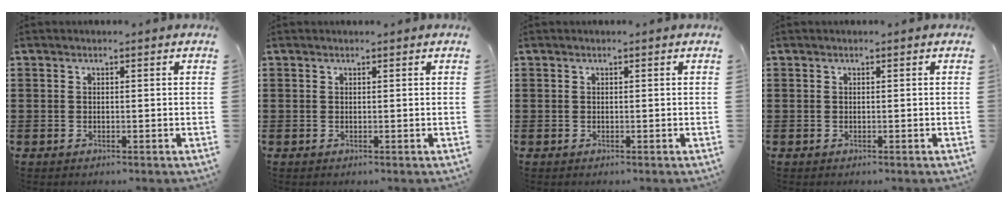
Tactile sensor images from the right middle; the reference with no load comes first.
{"total": 0.0}
{"total": 0.0}
{"total": 0.0}